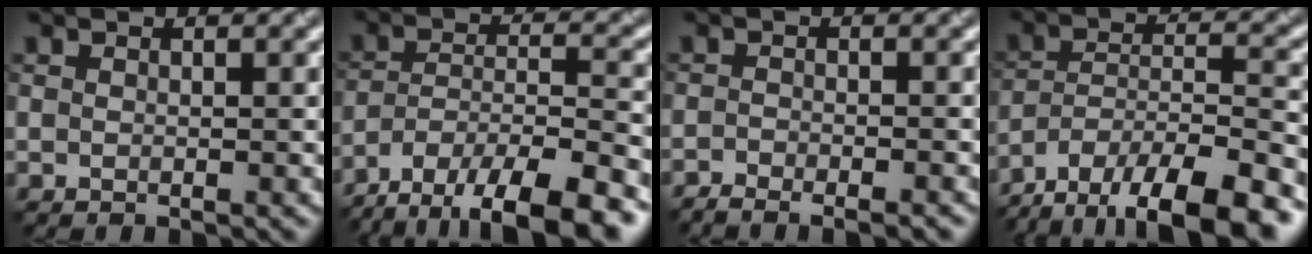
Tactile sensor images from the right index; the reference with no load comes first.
{"total": 13.0, "force": [-10.2, 4.4, 6.8], "torque": [-0.111, -0.015, -0.155]}
{"total": 3.5, "force": [-3.1, 0.7, 1.5], "torque": [-0.022, -0.002, -0.046]}
{"total": 14.3, "force": [-11.5, 4.8, 7.0], "torque": [-0.116, -0.008, -0.171]}